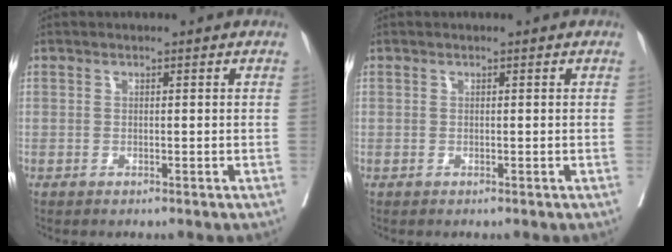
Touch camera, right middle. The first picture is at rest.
{"total": 0.0}